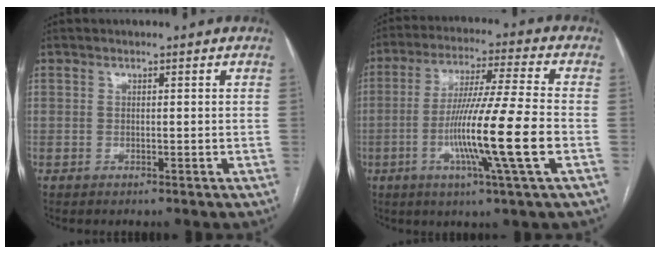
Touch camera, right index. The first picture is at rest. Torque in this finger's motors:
{"motor_torque": [1.76, -0.38, 0.93, 0.21]}